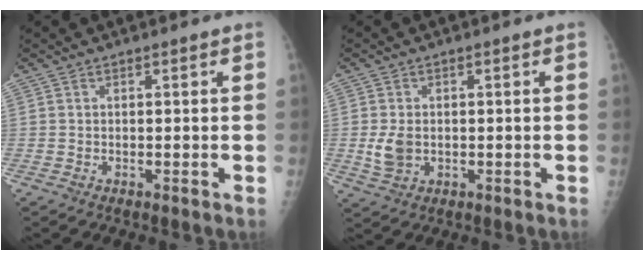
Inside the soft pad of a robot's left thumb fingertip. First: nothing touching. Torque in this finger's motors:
{"motor_torque": [-0.29, 0.31, 0.47, 0.10, 0.15]}